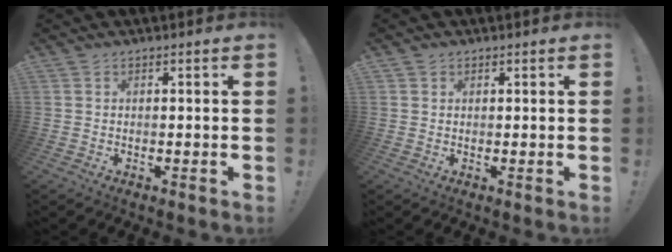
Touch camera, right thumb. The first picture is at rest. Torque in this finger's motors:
{"motor_torque": [-0.41, -0.09, -0.39, 0.02, 0.00]}